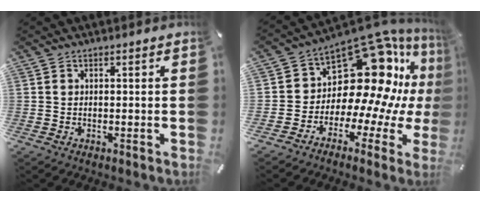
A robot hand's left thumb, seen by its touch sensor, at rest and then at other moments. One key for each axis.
{"total": 18.2, "fx": 9.9, "fy": 9.8, "fz": 11.8, "tx": -0.167, "ty": -0.118, "tz": 0.171}